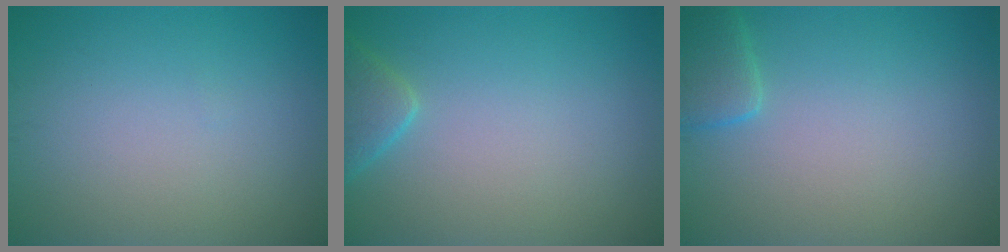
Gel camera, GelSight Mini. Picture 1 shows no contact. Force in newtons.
{"total": 2.5, "press": 2.5, "slide": 0.2}
{"total": 2.4, "press": 2.4, "slide": 0.2}